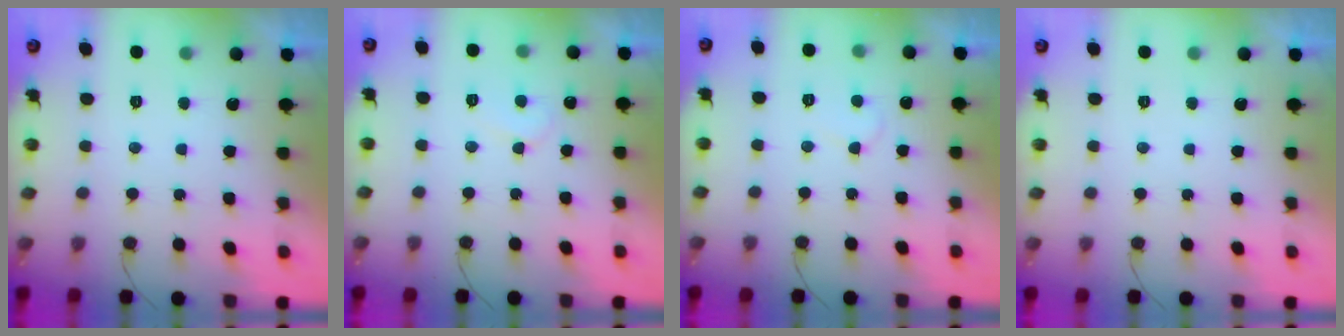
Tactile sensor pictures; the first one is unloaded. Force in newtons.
{"total": 5.9, "press": 5.9, "slide": 0.4}
{"total": 4.4, "press": 4.4, "slide": 0.2}
{"total": 0.0}